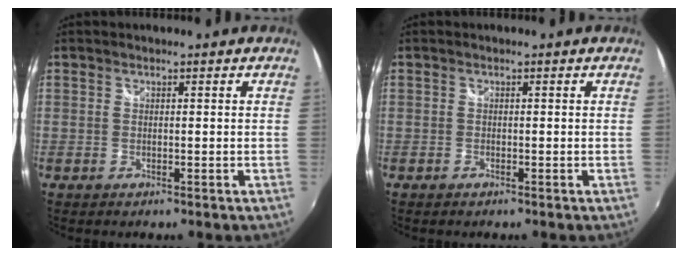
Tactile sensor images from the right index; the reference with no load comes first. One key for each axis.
{"total": 0.5, "fx": -0.4, "fy": 0.2, "fz": 0.2, "tx": -0.006, "ty": 0.001, "tz": -0.007}